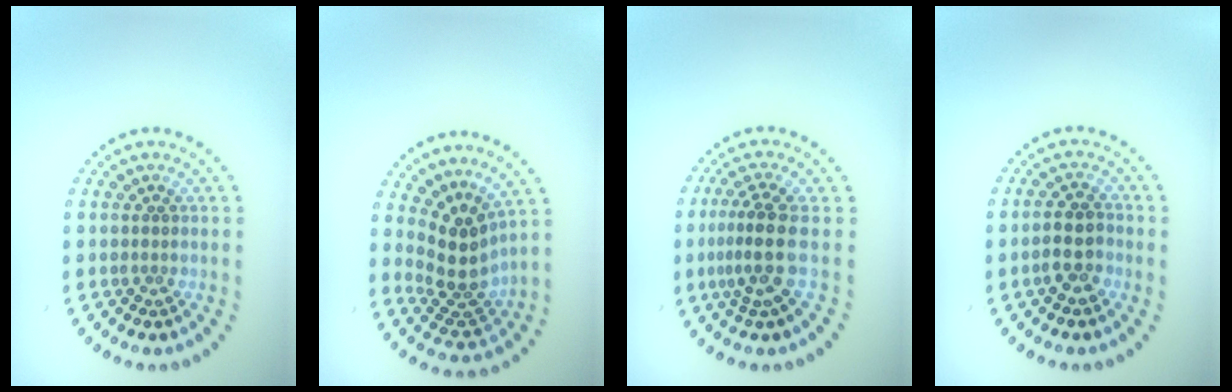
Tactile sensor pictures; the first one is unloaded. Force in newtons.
{"total": 3.9, "press": 2.9, "slide": 2.6}
{"total": 3.3, "press": 2.5, "slide": 2.2}
{"total": 2.8, "press": 2.6, "slide": 0.9}